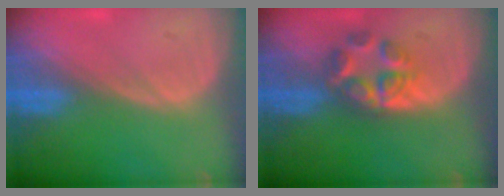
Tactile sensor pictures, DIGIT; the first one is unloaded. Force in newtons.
{"total": 5.7, "press": 5.3, "slide": 2.1}